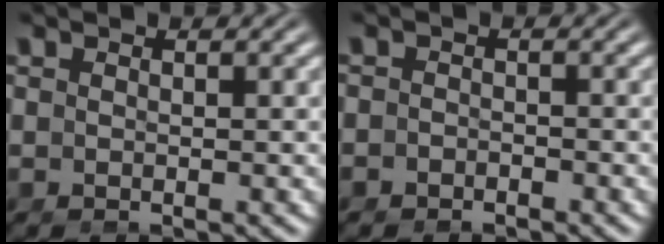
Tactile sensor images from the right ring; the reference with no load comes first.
{"total": 1.9, "force": [-1.7, 0.8, -0.3], "torque": [-0.003, -0.017, -0.023]}